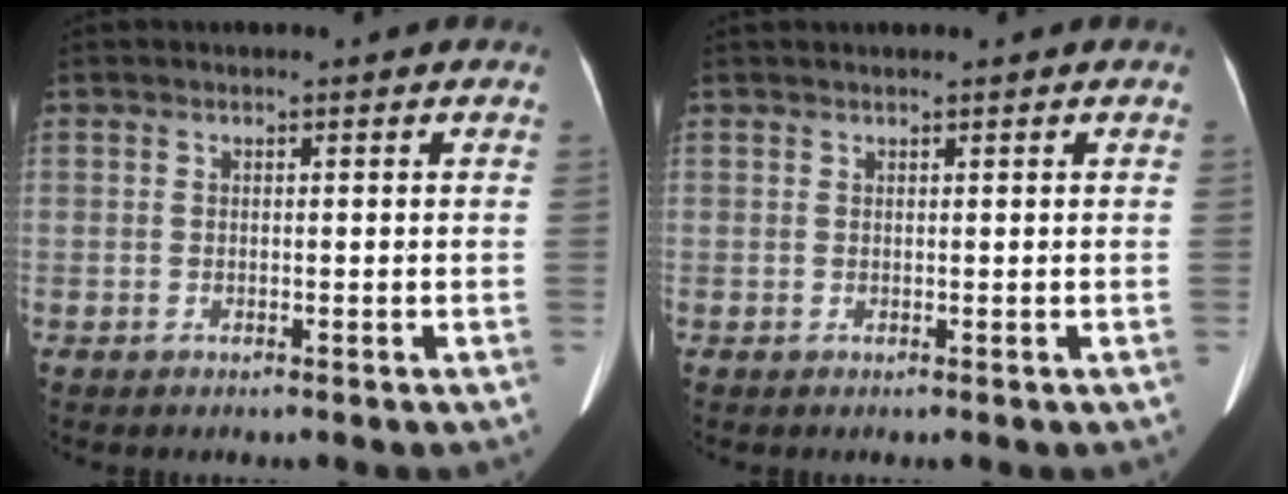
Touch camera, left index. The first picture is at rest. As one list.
[{"total": 0.8, "force": [0.7, -0.1, 0.4], "torque": [-0.006, 0.021, 0.018]}]